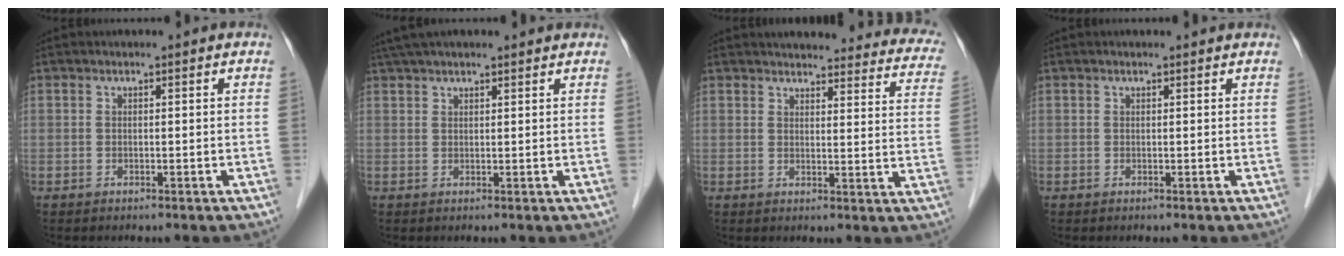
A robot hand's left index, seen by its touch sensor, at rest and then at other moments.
{"total": 9.3, "force": [8.0, 1.6, 4.5], "torque": [-0.073, 0.043, 0.116]}
{"total": 23.2, "force": [21.3, 5.2, 7.5], "torque": [-0.075, -0.048, 0.220]}
{"total": 1.3, "force": [1.3, 0.2, 0.3], "torque": [-0.010, 0.008, 0.011]}